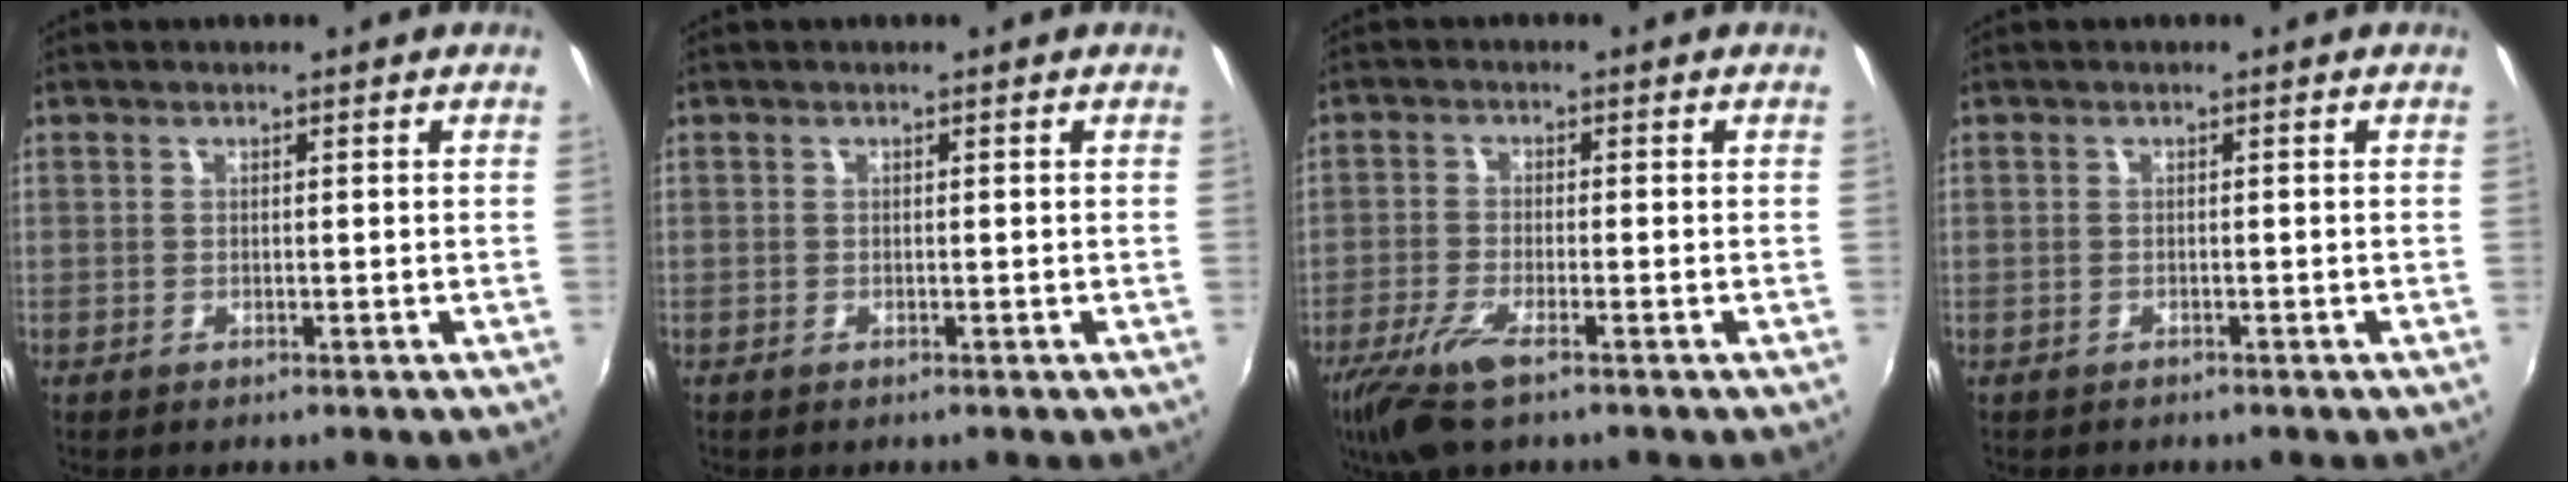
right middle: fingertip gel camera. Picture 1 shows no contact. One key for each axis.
{"total": 0.0}
{"total": 7.7, "fx": -5.1, "fy": 1.6, "fz": 5.6, "tx": -0.135, "ty": -0.025, "tz": -0.102}
{"total": 0.5, "fx": -0.5, "fy": 0.3, "fz": -0.1, "tx": -0.002, "ty": -0.001, "tz": -0.008}